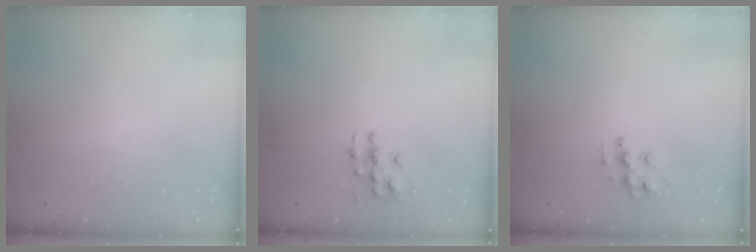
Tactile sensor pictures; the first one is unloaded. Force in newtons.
{"total": 6.1, "press": 6.1, "slide": 0.4}
{"total": 9.0, "press": 9.0, "slide": 0.5}